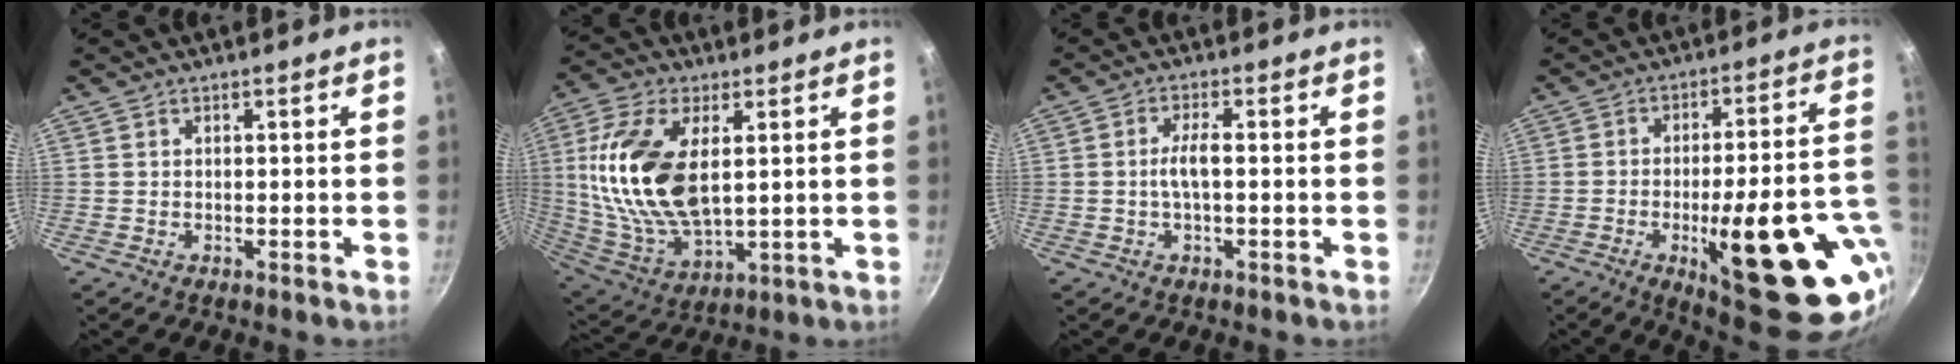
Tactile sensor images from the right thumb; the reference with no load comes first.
{"total": 19.7, "force": [3.4, 10.2, 16.5], "torque": [-0.327, -0.013, 0.073]}
{"total": 3.8, "force": [-0.4, 1.1, 3.6], "torque": [-0.076, 0.014, -0.010]}
{"total": 26.5, "force": [-7.3, 8.3, 24.1], "torque": [-0.281, 0.006, -0.089]}